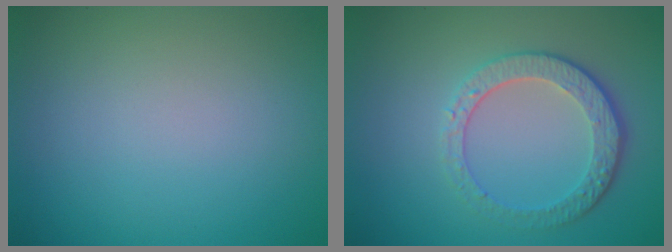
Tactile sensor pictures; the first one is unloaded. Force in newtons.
{"total": 4.5, "press": 3.2, "slide": 3.2}